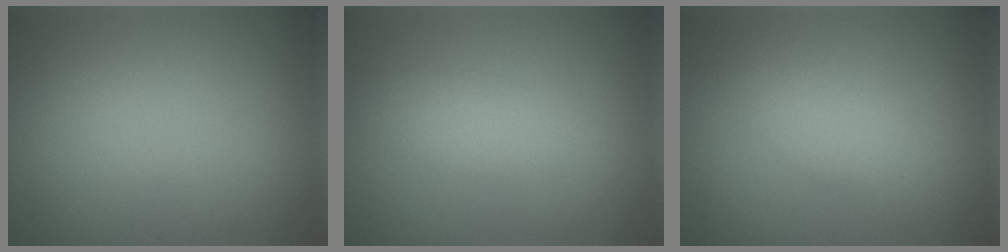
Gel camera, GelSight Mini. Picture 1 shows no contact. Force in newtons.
{"total": 2.3, "press": 2.3, "slide": 0.0}
{"total": 2.8, "press": 2.8, "slide": 0.2}